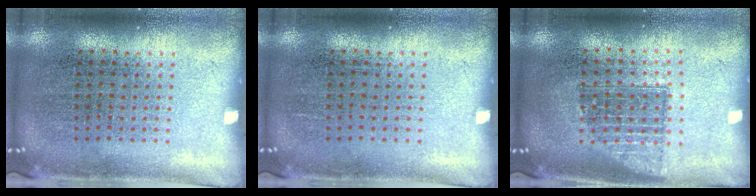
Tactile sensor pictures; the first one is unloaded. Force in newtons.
{"total": 0.0}
{"total": 1.4, "press": 1.1, "slide": 0.8}